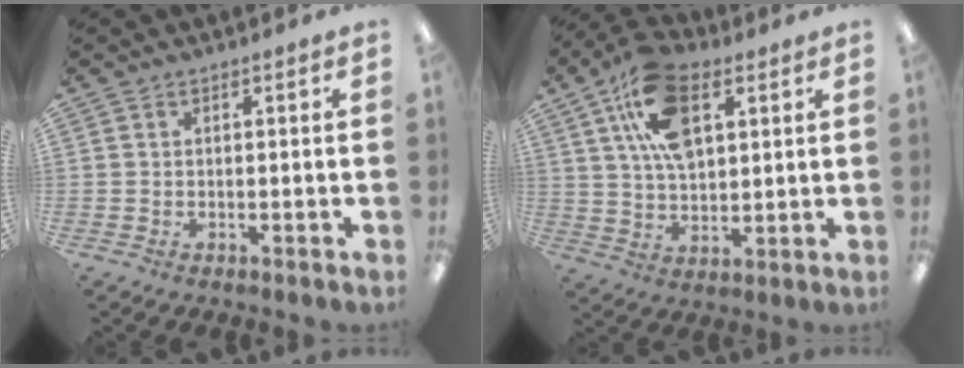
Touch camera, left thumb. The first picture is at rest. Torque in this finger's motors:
{"motor_torque": [0.14, 0.56, 0.24, -0.17, 0.15]}